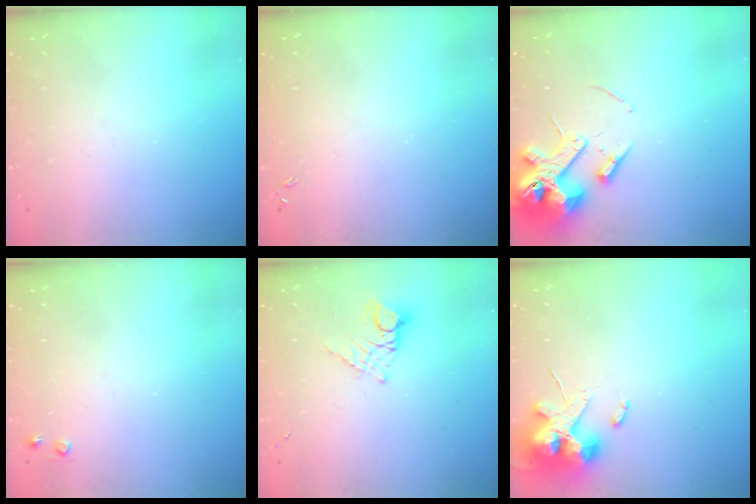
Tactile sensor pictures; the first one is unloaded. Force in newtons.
{"total": 0.0}
{"total": 14.8, "press": 14.7, "slide": 2.2}
{"total": 3.4, "press": 3.4, "slide": 0.5}
{"total": 8.4, "press": 8.4, "slide": 0.8}
{"total": 14.2, "press": 14.0, "slide": 2.2}